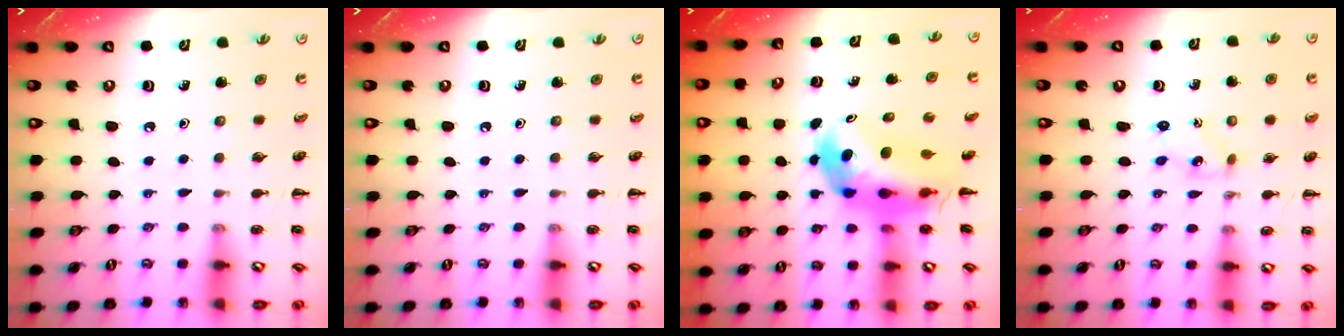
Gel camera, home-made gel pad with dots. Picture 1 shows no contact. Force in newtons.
{"total": 0.0}
{"total": 7.6, "press": 7.0, "slide": 3.0}
{"total": 1.7, "press": 1.6, "slide": 0.6}